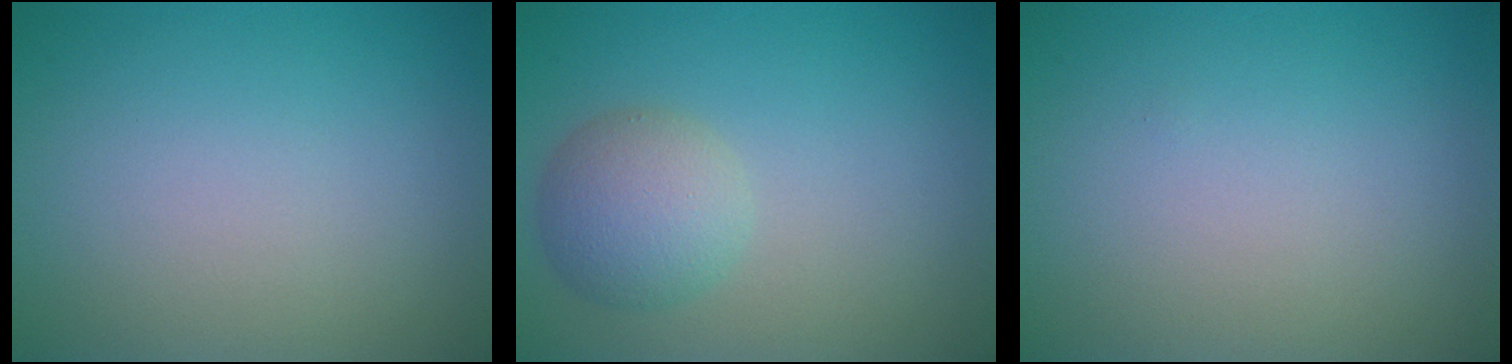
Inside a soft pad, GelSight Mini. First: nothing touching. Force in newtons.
{"total": 3.7, "press": 3.7, "slide": 0.1}
{"total": 0.0}